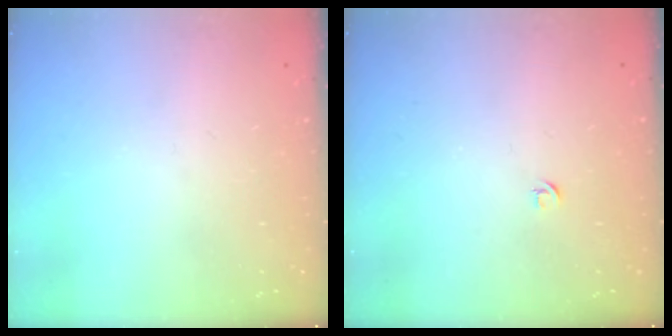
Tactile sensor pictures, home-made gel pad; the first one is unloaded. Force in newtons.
{"total": 2.7, "press": 2.6, "slide": 0.6}